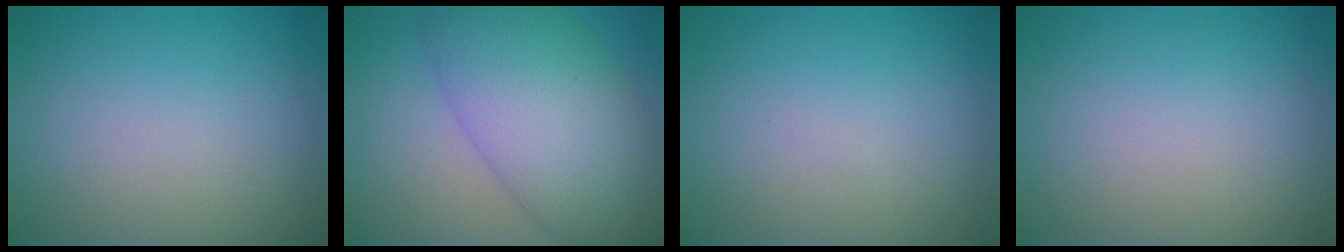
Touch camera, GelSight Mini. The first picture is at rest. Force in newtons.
{"total": 9.8, "press": 9.7, "slide": 0.2}
{"total": 0.0}
{"total": 0.0}